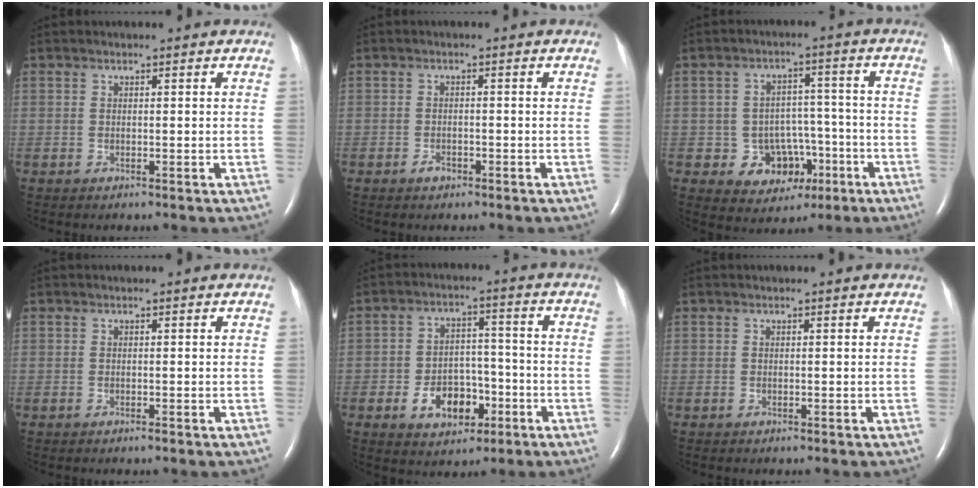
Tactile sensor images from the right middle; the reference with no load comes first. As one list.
[{"total": 1.4, "force": [-0.9, 0.8, 0.7], "torque": [-0.015, 0.002, -0.013]}, {"total": 7.6, "force": [-2.8, 6.6, 2.7], "torque": [-0.033, 0.026, -0.027]}, {"total": 0.0}, {"total": 8.1, "force": [-3.3, 5.4, 5.0], "torque": [-0.087, 0.017, -0.045]}, {"total": 0.0}]